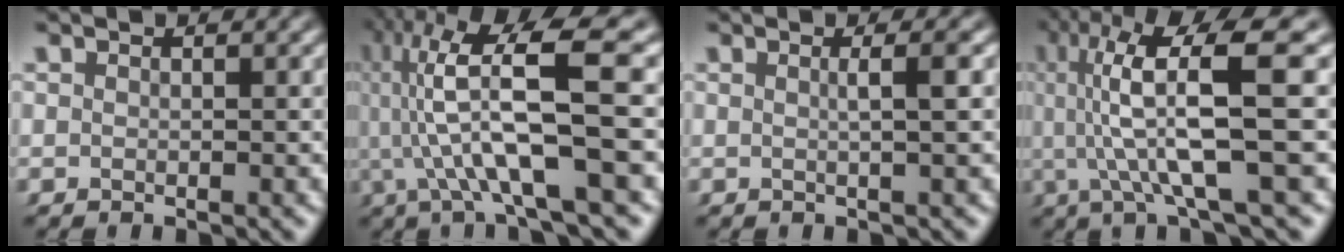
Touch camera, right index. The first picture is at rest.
{"total": 9.6, "force": [2.2, 2.9, 8.8], "torque": [-0.154, 0.013, 0.027]}
{"total": 1.6, "force": [0.3, -0.4, 1.5], "torque": [-0.020, 0.006, 0.001]}
{"total": 11.0, "force": [3.0, 3.0, 10.1], "torque": [-0.164, 0.014, 0.039]}